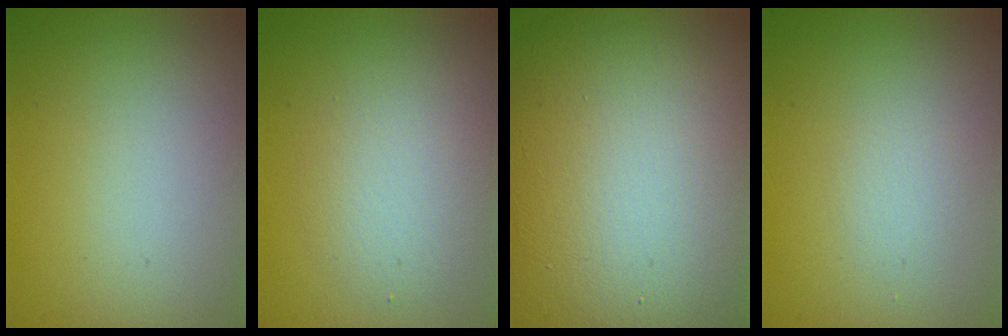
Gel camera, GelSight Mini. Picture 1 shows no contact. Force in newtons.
{"total": 2.9, "press": 2.9, "slide": 0.3}
{"total": 18.9, "press": 18.8, "slide": 1.2}
{"total": 1.0, "press": 1.0, "slide": 0.0}